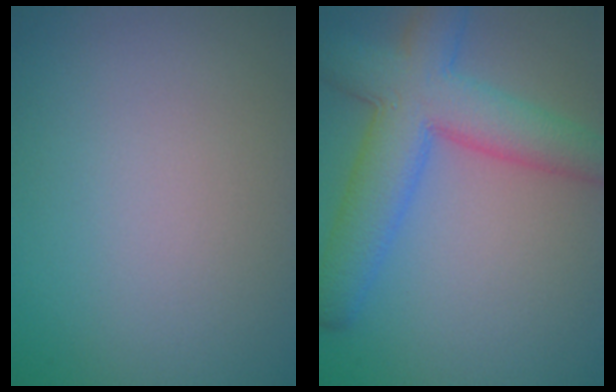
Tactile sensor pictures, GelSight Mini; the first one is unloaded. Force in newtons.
{"total": 8.2, "press": 8.2, "slide": 0.3}